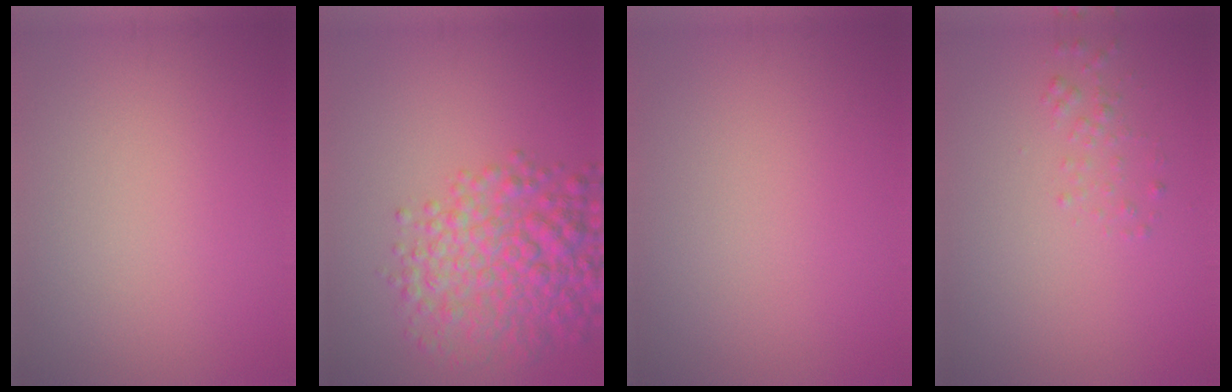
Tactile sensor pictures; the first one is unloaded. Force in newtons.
{"total": 7.0, "press": 7.0, "slide": 0.2}
{"total": 0.0}
{"total": 1.2, "press": 1.2, "slide": 0.1}